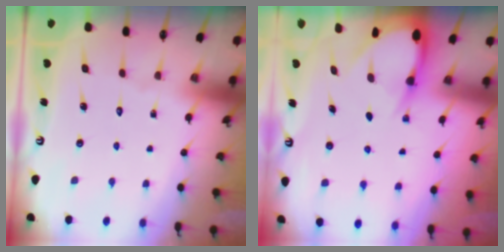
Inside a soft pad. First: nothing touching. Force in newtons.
{"total": 5.0, "press": 5.0, "slide": 0.8}